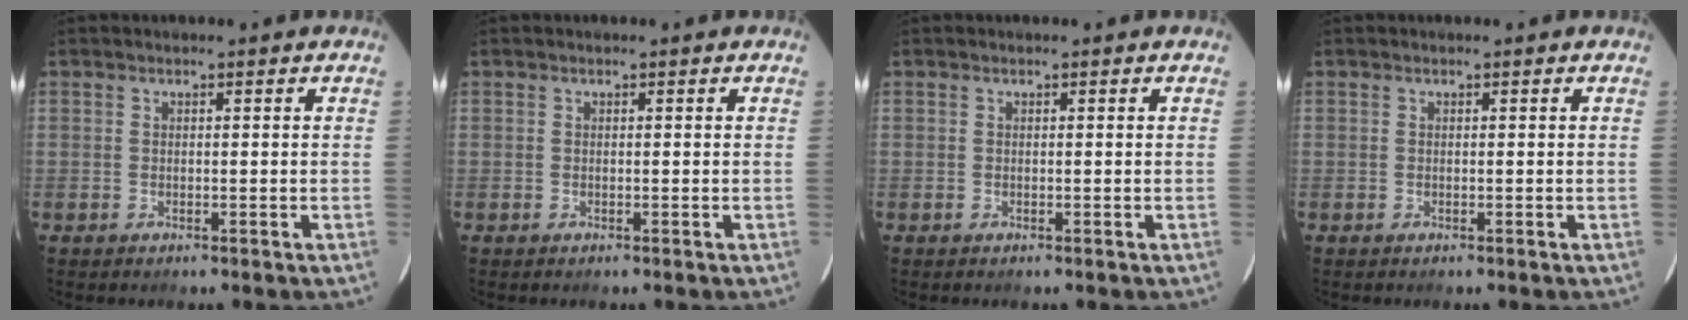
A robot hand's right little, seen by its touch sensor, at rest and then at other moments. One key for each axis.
{"total": 0.0}
{"total": 0.0}
{"total": 0.0}